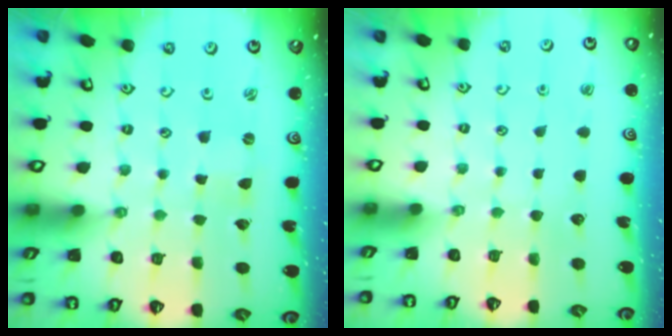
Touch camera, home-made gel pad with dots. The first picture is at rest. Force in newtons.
{"total": 0.0}